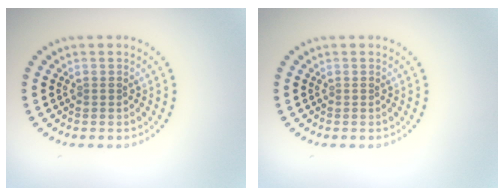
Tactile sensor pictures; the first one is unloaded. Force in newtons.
{"total": 0.0}